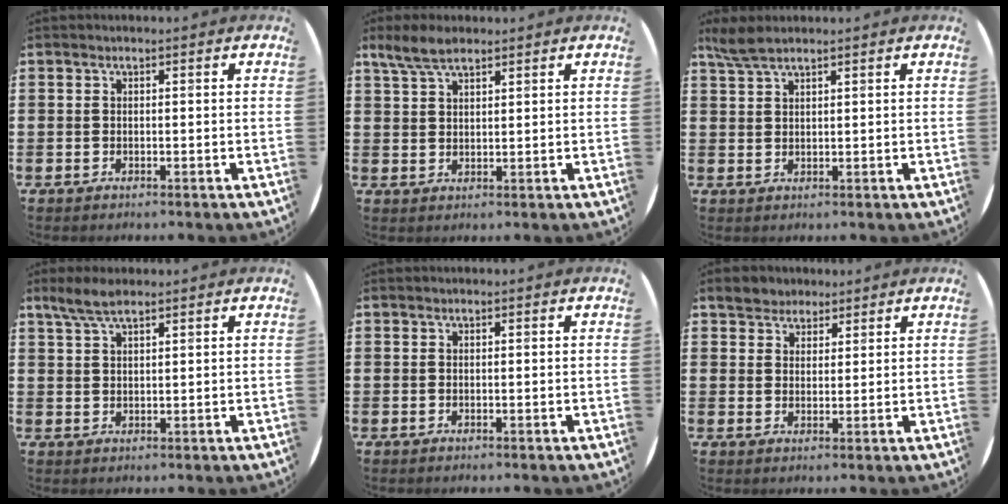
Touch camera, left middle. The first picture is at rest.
{"total": 4.6, "force": [3.6, 1.6, 2.4], "torque": [-0.047, -0.002, 0.066]}
{"total": 3.1, "force": [2.6, 0.7, 1.6], "torque": [-0.037, 0.001, 0.048]}
{"total": 3.8, "force": [2.9, 1.0, 2.2], "torque": [-0.042, -0.001, 0.052]}
{"total": 0.0}
{"total": 3.5, "force": [3.1, 1.7, 0.0], "torque": [-0.005, 0.001, 0.058]}